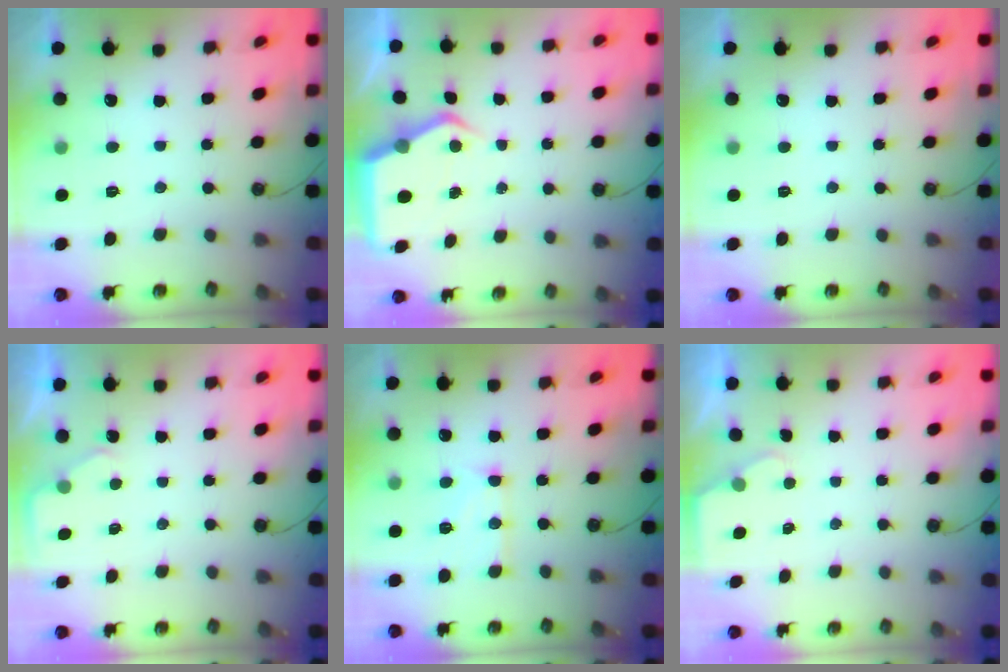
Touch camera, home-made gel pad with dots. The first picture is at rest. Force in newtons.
{"total": 5.9, "press": 5.9, "slide": 0.6}
{"total": 0.0}
{"total": 1.9, "press": 1.9, "slide": 0.3}
{"total": 10.8, "press": 10.8, "slide": 1.0}
{"total": 1.5, "press": 1.5, "slide": 0.3}